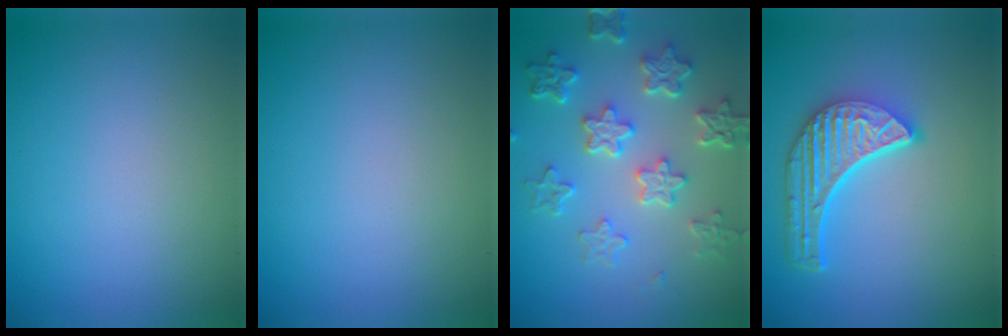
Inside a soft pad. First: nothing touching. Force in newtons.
{"total": 0.0}
{"total": 6.1, "press": 4.6, "slide": 4.0}
{"total": 5.7, "press": 4.3, "slide": 3.8}